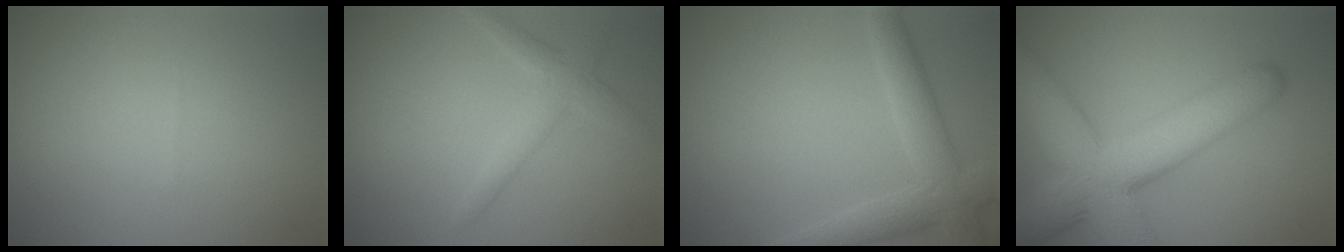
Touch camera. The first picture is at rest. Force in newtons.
{"total": 2.4, "press": 2.4, "slide": 0.1}
{"total": 4.3, "press": 4.3, "slide": 0.0}
{"total": 9.6, "press": 9.6, "slide": 0.2}